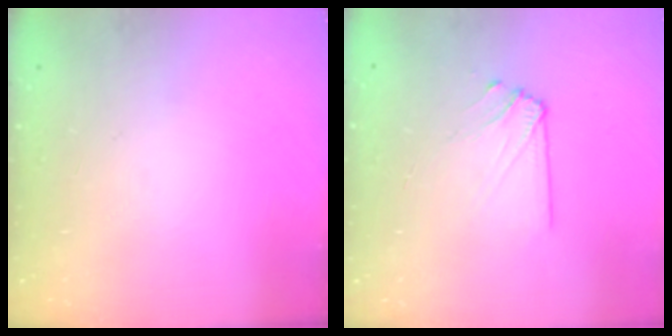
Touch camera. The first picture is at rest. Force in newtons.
{"total": 5.9, "press": 5.8, "slide": 0.9}